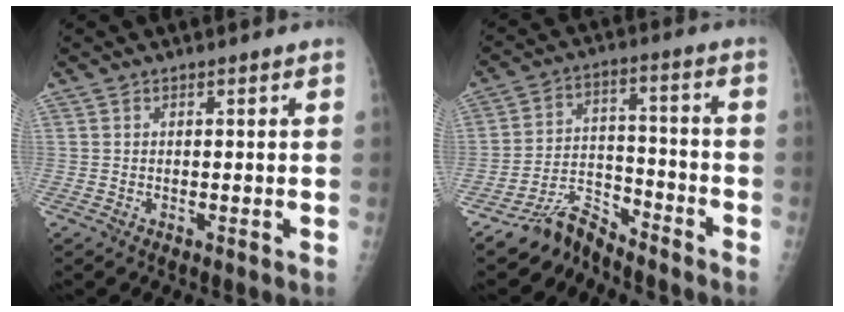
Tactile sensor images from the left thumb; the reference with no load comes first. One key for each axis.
{"total": 7.2, "fx": -7.0, "fy": 1.8, "fz": 0.5, "tx": 0.001, "ty": 0.071, "tz": -0.130}